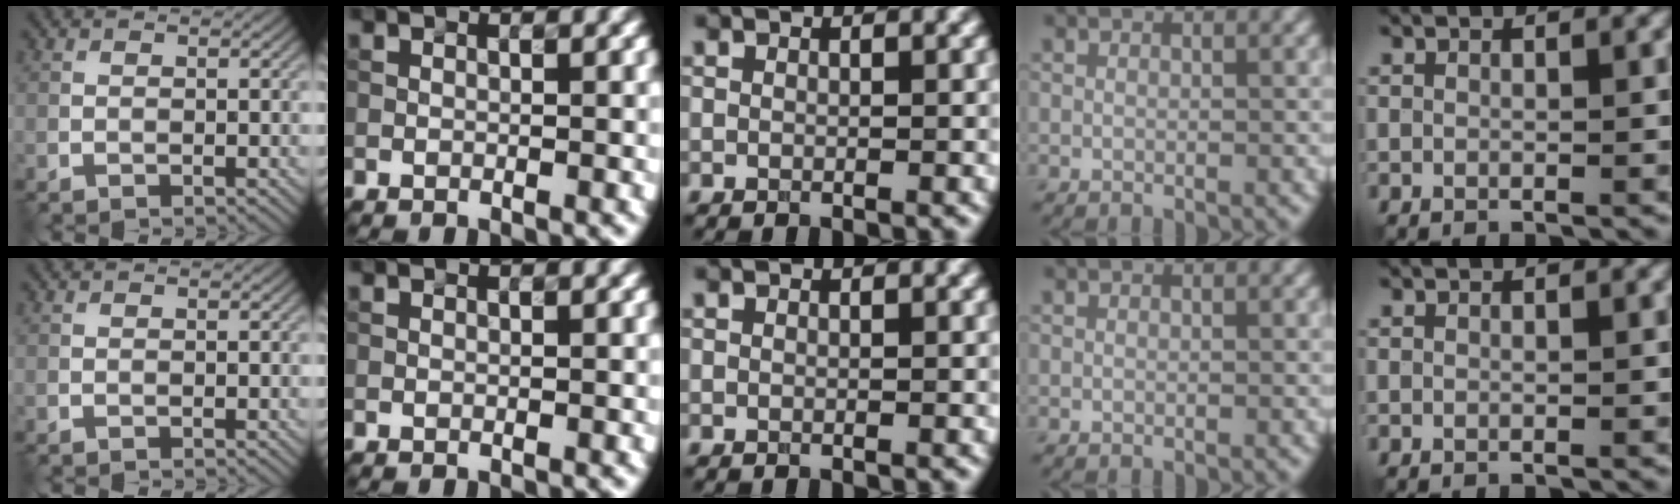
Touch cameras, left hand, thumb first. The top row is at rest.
{}